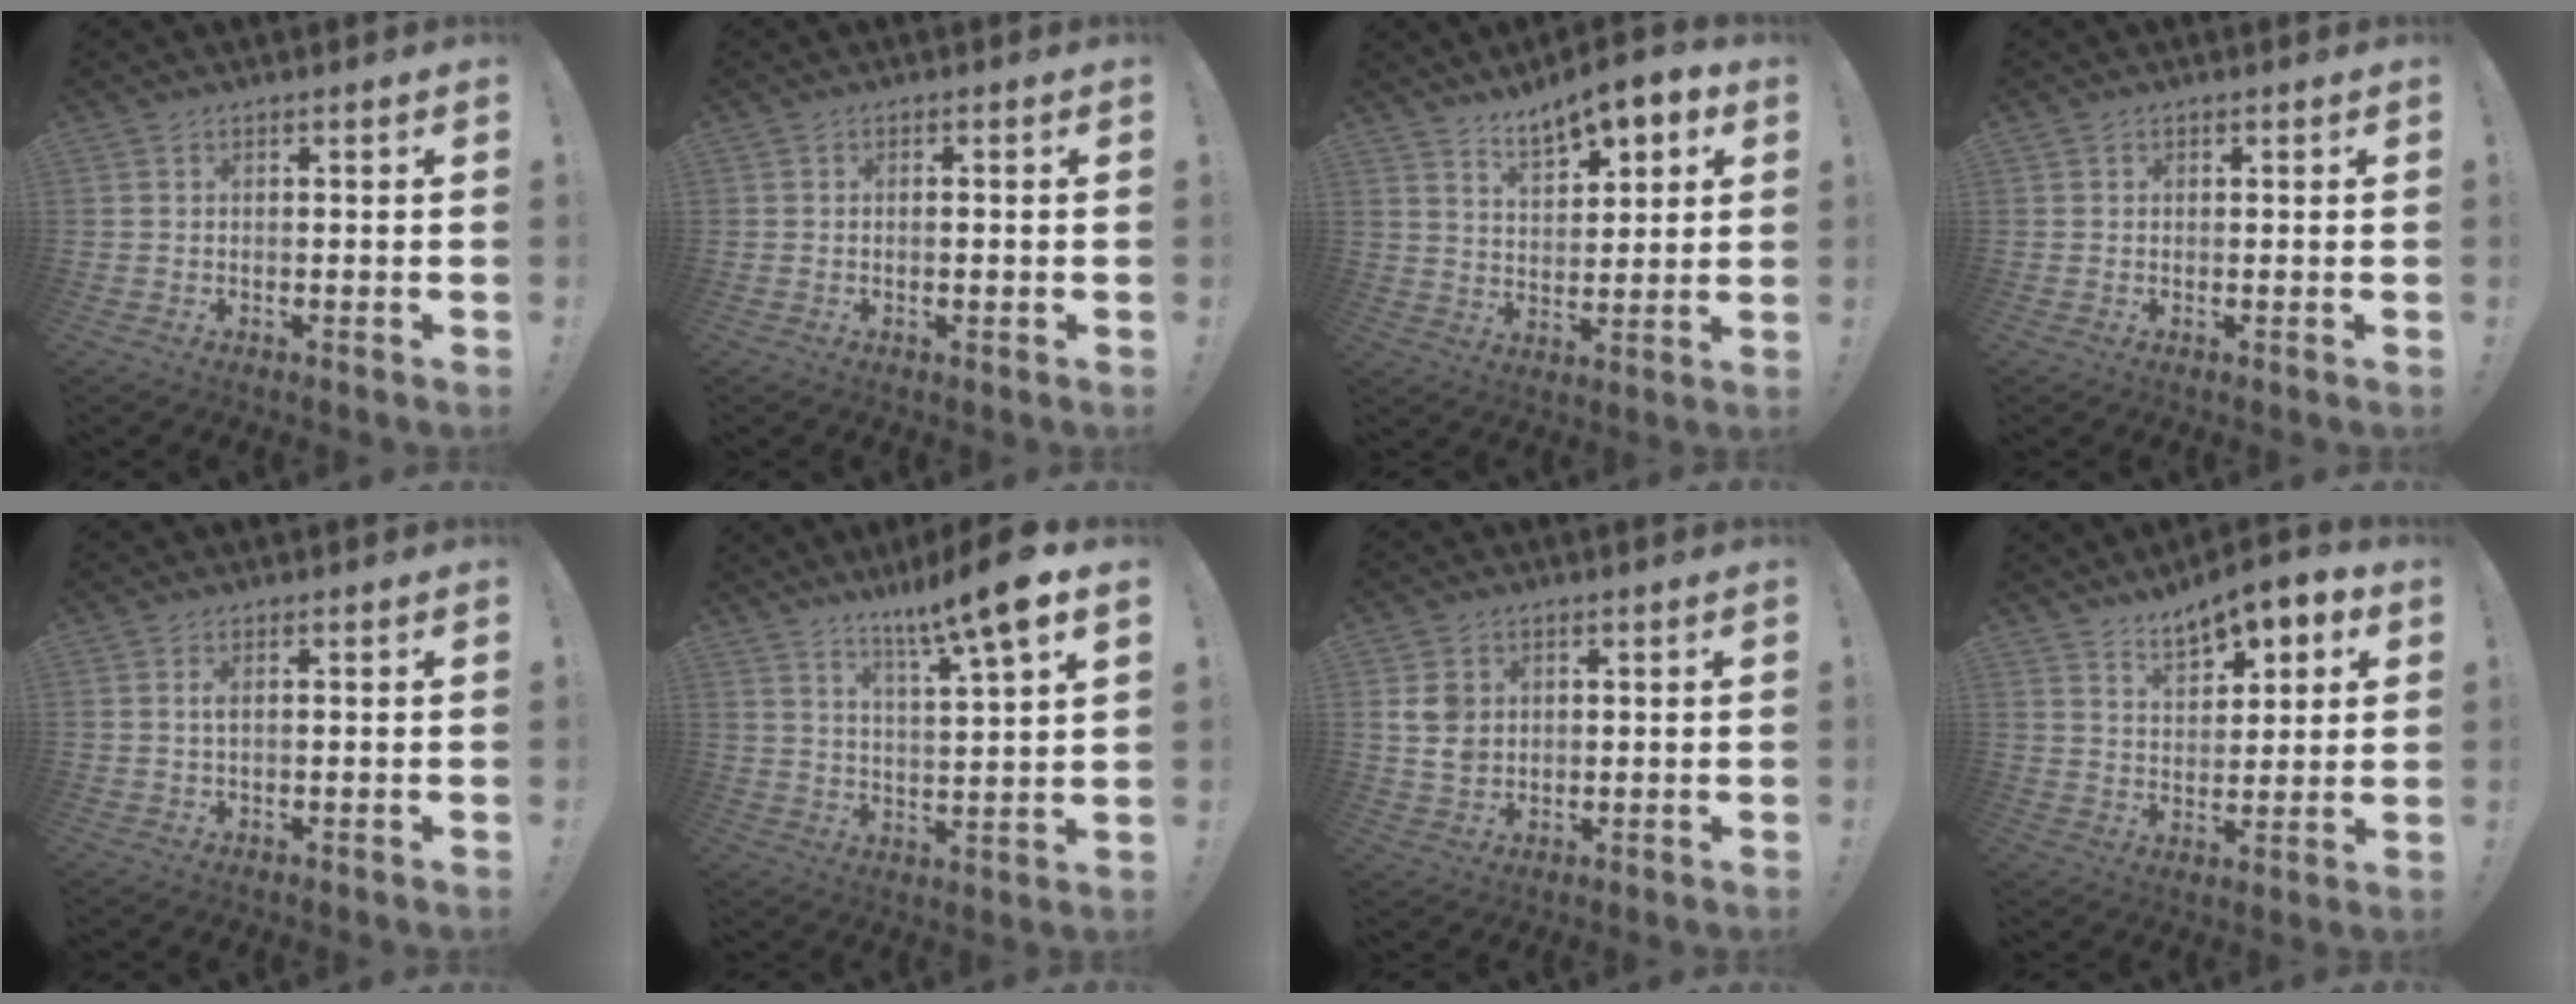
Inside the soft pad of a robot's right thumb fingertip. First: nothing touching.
{"total": 1.2, "force": [-0.5, 0.4, 1.0], "torque": [-0.017, 0.002, -0.010]}
{"total": 9.3, "force": [7.2, 3.8, 4.6], "torque": [-0.065, -0.053, 0.131]}
{"total": 0.5, "force": [0.1, 0.5, 0.2], "torque": [-0.003, 0.001, 0.002]}
{"total": 1.3, "force": [0.2, 0.1, 1.3], "torque": [-0.027, 0.001, 0.002]}
{"total": 12.8, "force": [8.7, 0.7, 9.3], "torque": [-0.145, -0.054, 0.132]}
{"total": 5.6, "force": [1.7, 4.7, 2.5], "torque": [-0.027, -0.001, 0.033]}
{"total": 9.3, "force": [6.9, 4.3, 4.5], "torque": [-0.063, -0.047, 0.126]}